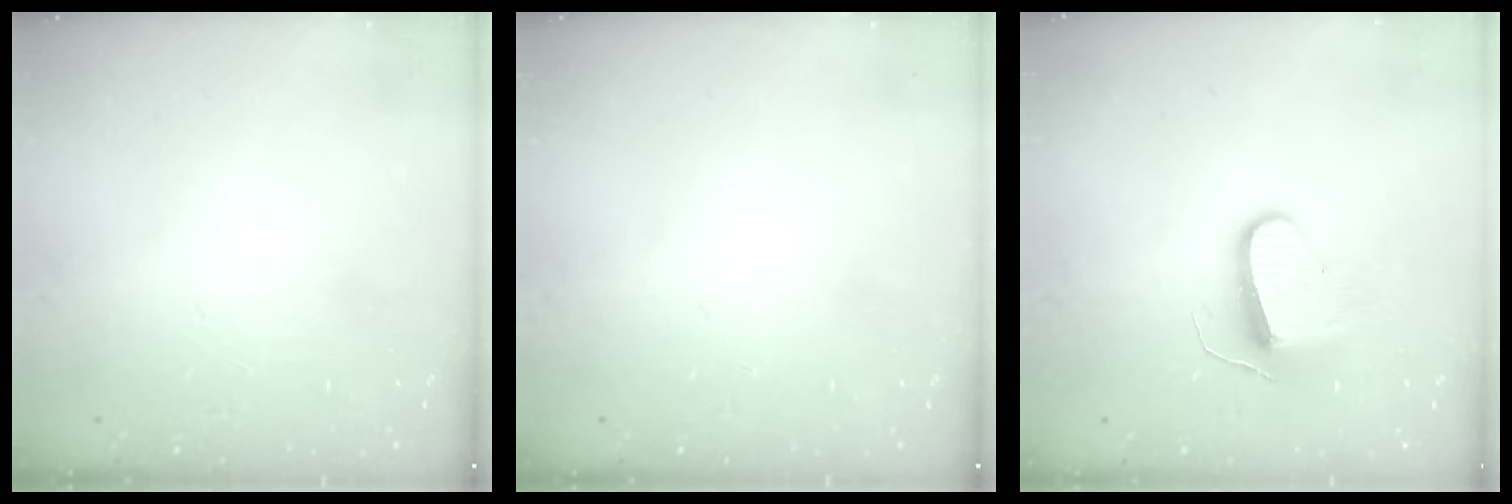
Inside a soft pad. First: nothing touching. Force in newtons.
{"total": 0.0}
{"total": 9.5, "press": 9.5, "slide": 0.4}